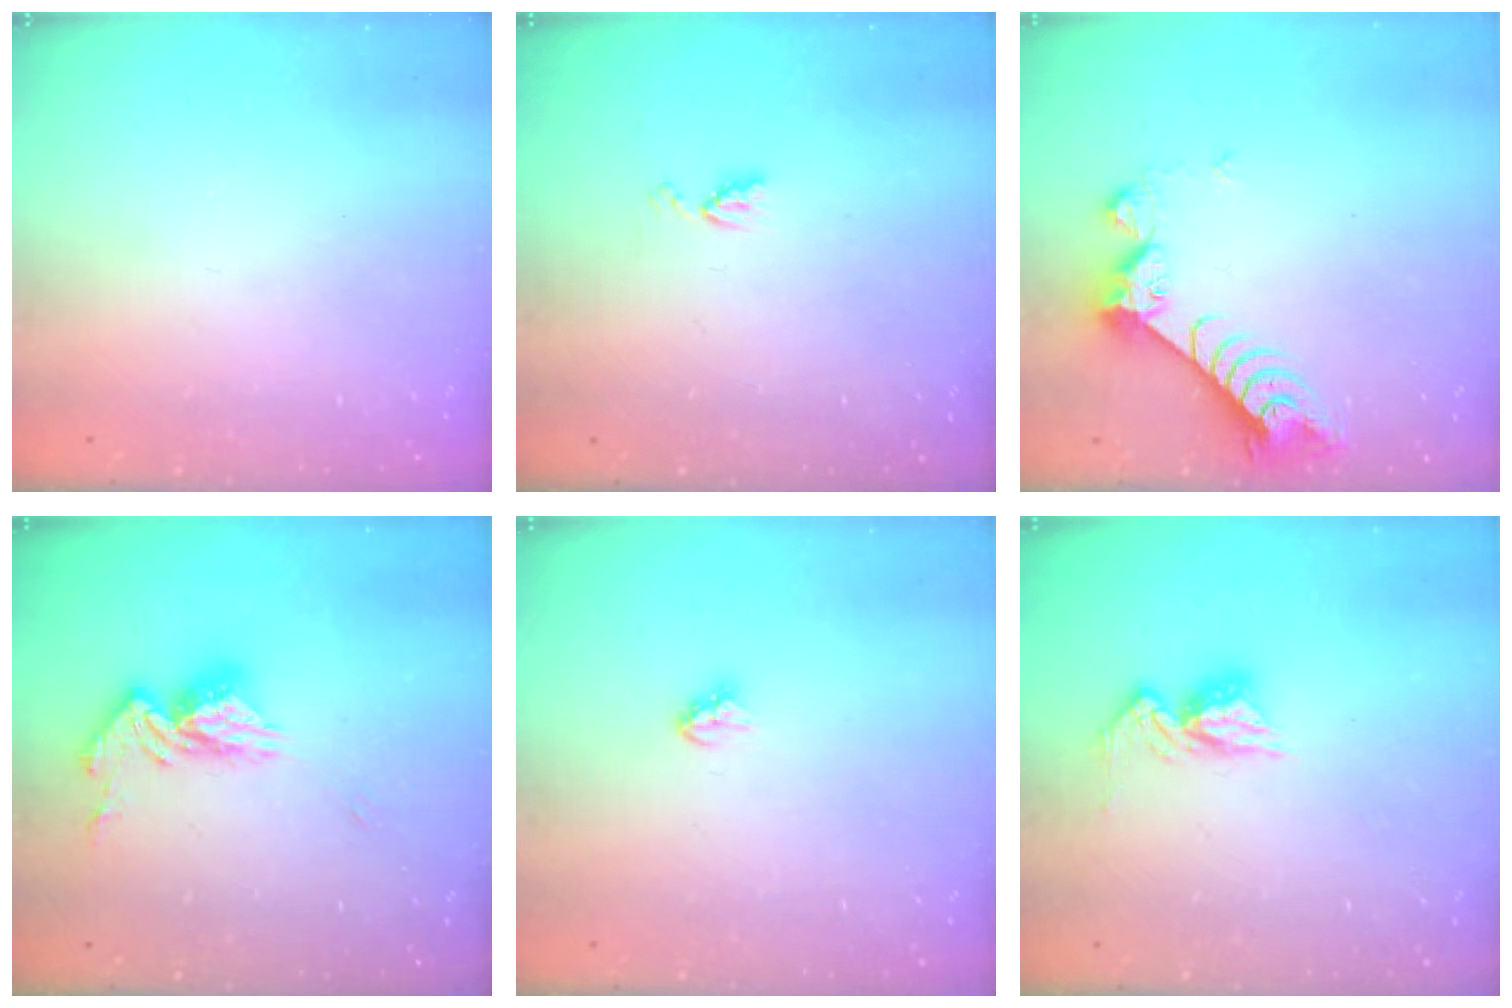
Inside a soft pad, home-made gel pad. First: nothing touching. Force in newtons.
{"total": 4.0, "press": 4.0, "slide": 0.6}
{"total": 8.6, "press": 8.5, "slide": 0.7}
{"total": 13.6, "press": 13.5, "slide": 1.3}
{"total": 3.4, "press": 3.4, "slide": 0.5}
{"total": 9.6, "press": 9.6, "slide": 0.8}